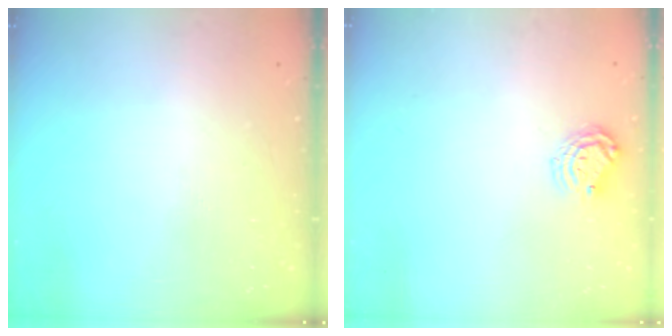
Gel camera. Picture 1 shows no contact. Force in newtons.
{"total": 6.6, "press": 6.6, "slide": 0.2}